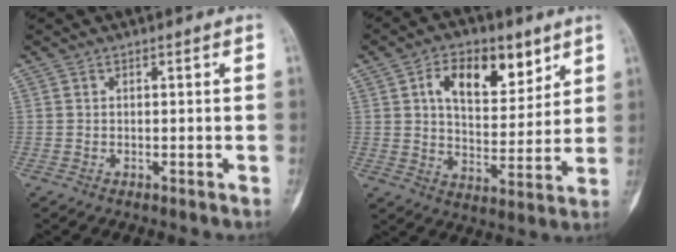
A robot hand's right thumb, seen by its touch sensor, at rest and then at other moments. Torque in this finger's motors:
{"motor_torque": [-0.03, 0.32, 0.37, -0.03, 0.08]}